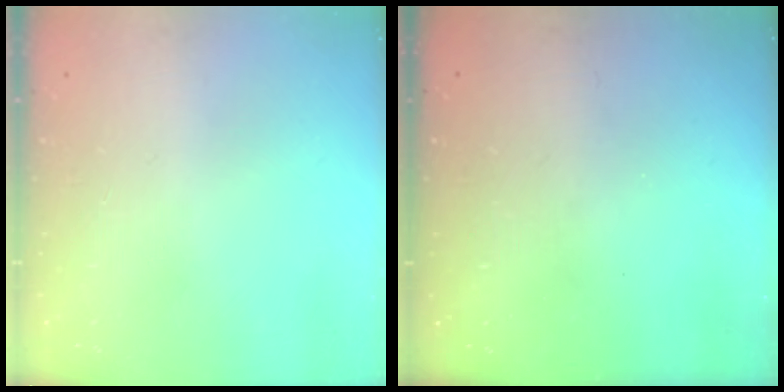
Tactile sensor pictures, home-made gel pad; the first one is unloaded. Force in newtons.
{"total": 3.2, "press": 3.2, "slide": 0.1}